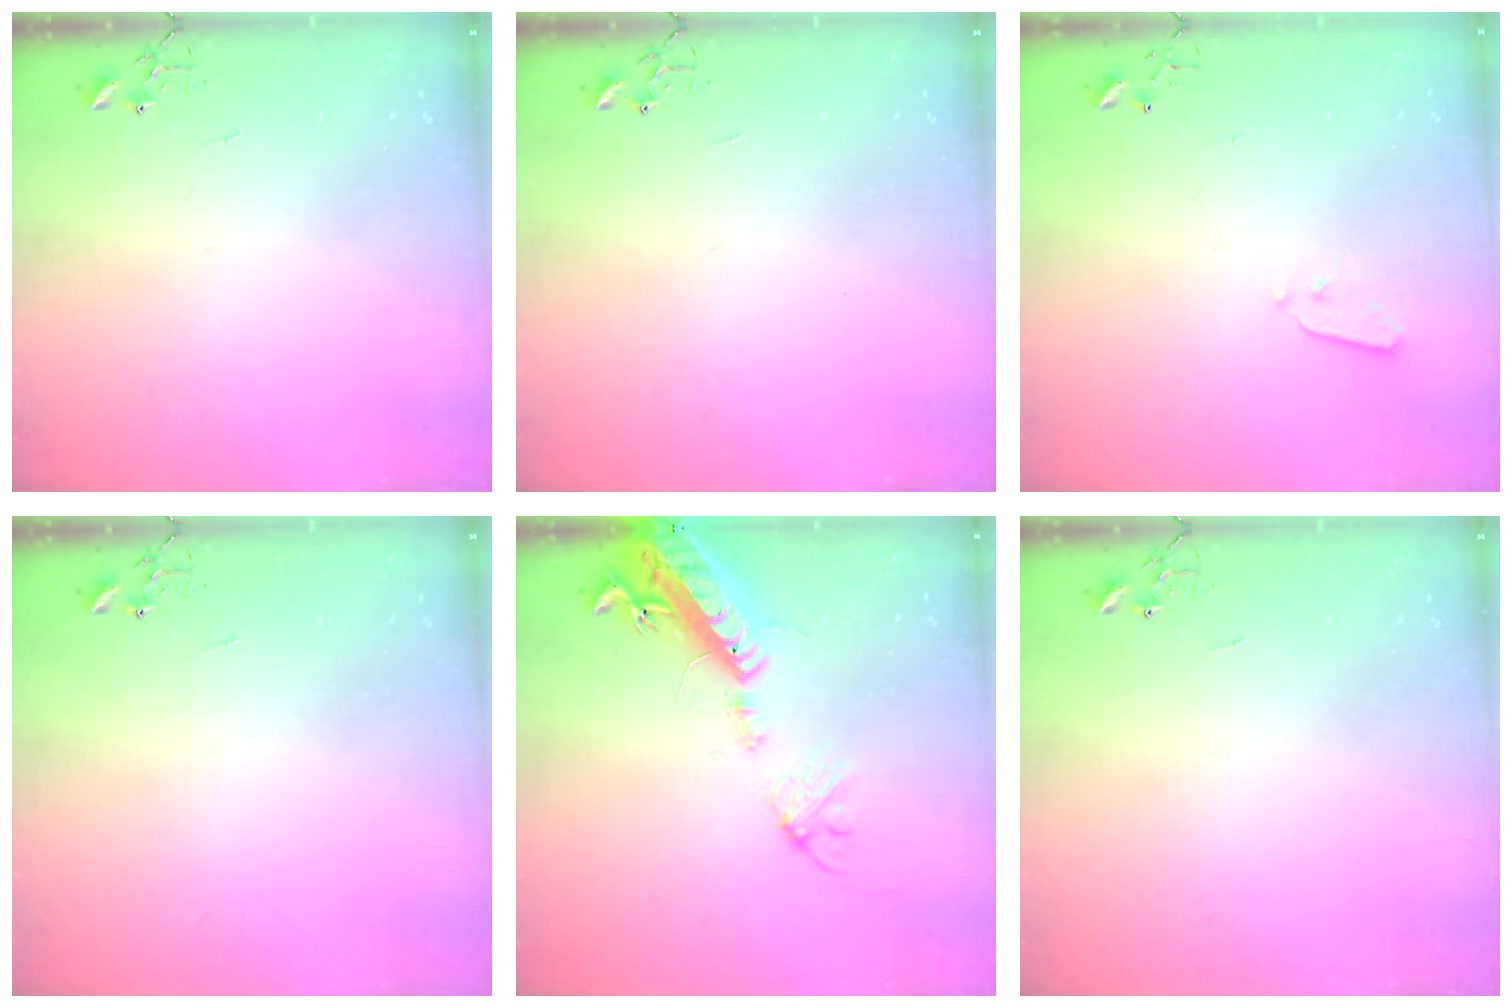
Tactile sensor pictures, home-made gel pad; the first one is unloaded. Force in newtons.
{"total": 0.0}
{"total": 2.9, "press": 2.9, "slide": 0.4}
{"total": 0.0}
{"total": 17.9, "press": 17.4, "slide": 3.9}
{"total": 0.0}